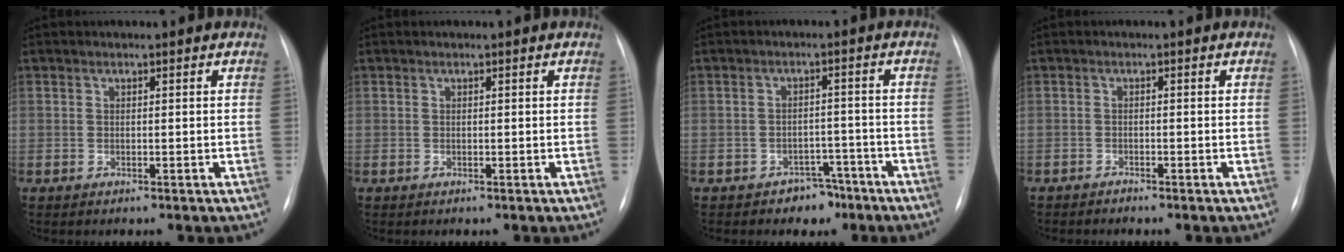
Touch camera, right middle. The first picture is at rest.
{"total": 0.0}
{"total": 4.1, "force": [-2.9, 2.8, 0.8], "torque": [0.000, 0.017, -0.035]}
{"total": 0.7, "force": [-0.7, 0.0, 0.1], "torque": [-0.004, -0.001, -0.014]}